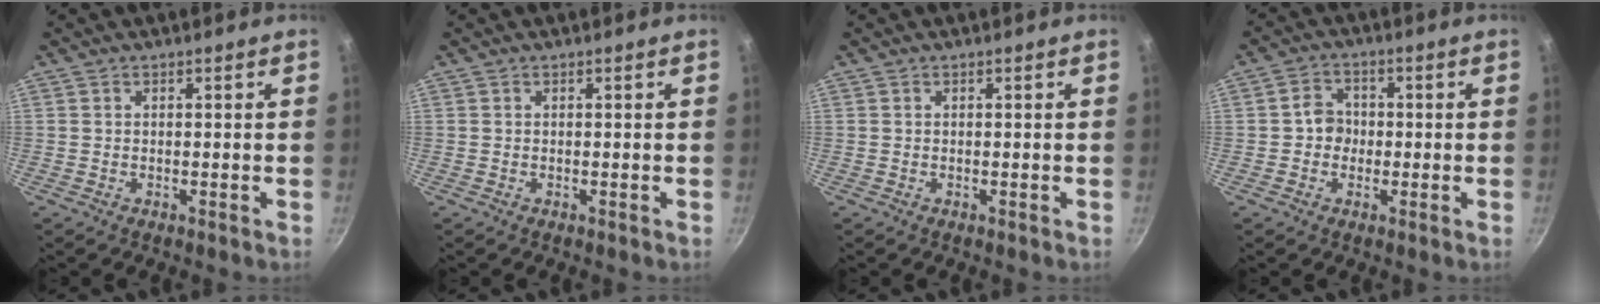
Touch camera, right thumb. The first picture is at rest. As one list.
[{"total": 0.0}, {"total": 0.0}, {"total": 4.5, "force": [-0.4, 4.1, 1.9], "torque": [-0.001, 0.013, -0.012]}]